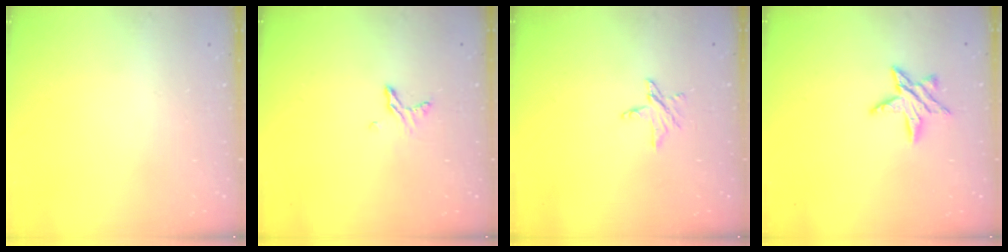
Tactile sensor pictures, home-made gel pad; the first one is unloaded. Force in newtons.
{"total": 5.8, "press": 5.7, "slide": 0.6}
{"total": 4.7, "press": 4.7, "slide": 0.4}
{"total": 8.8, "press": 8.8, "slide": 0.5}